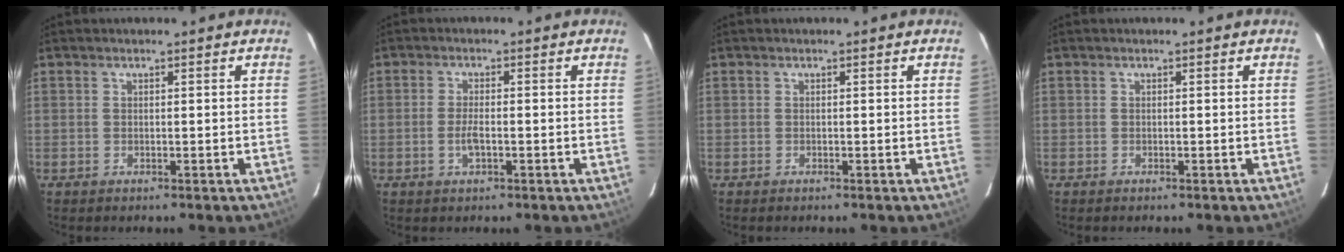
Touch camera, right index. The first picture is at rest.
{"total": 2.9, "force": [-1.0, 1.1, 2.5], "torque": [-0.053, -0.001, -0.019]}
{"total": 0.0}
{"total": 0.0}